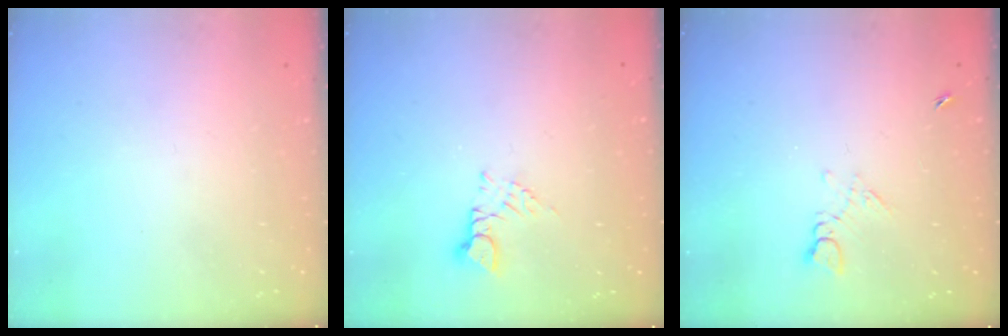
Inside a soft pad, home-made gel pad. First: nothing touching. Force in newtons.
{"total": 3.0, "press": 3.0, "slide": 0.4}
{"total": 4.0, "press": 3.9, "slide": 0.7}